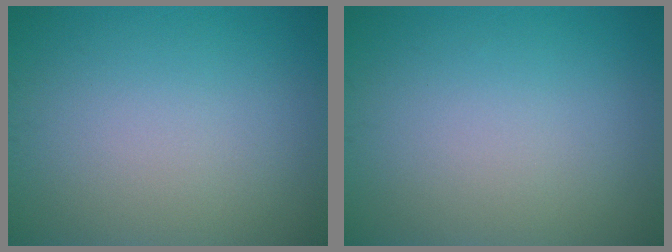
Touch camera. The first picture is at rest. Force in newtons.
{"total": 0.0}